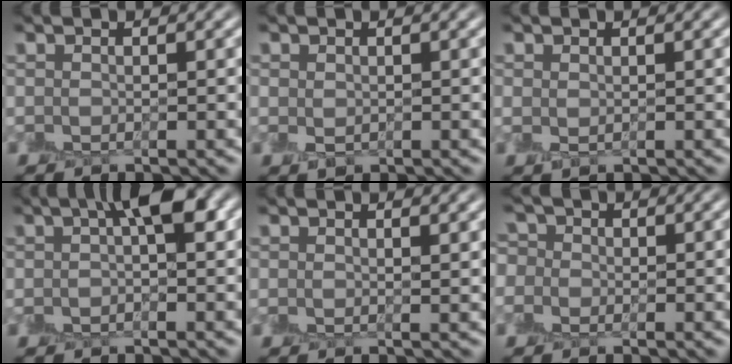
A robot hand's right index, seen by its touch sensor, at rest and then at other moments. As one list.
[{"total": 1.0, "force": [0.2, 0.9, 0.6], "torque": [-0.013, -0.001, 0.006]}, {"total": 0.8, "force": [0.4, 0.5, 0.4], "torque": [-0.010, -0.003, 0.010]}, {"total": 4.8, "force": [1.6, 1.4, 4.3], "torque": [-0.058, 0.012, 0.014]}, {"total": 1.1, "force": [0.8, 0.1, 0.7], "torque": [-0.010, -0.001, 0.015]}, {"total": 4.7, "force": [0.9, 4.1, 2.2], "torque": [-0.045, 0.026, -0.029]}]